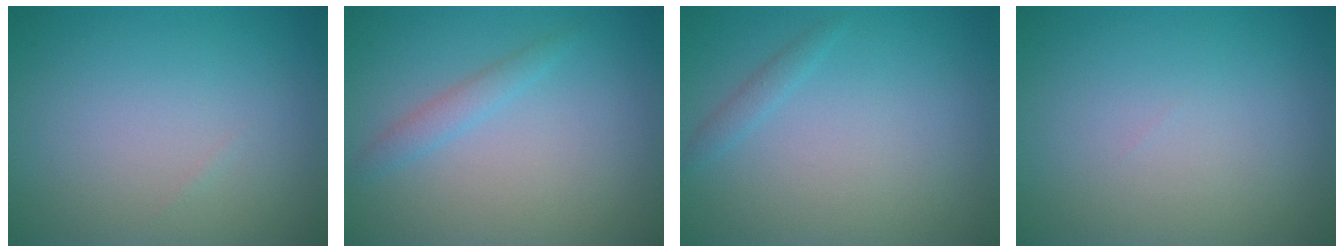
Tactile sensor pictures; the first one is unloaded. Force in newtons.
{"total": 1.5, "press": 1.5, "slide": 0.1}
{"total": 0.9, "press": 0.9, "slide": 0.0}
{"total": 0.0}